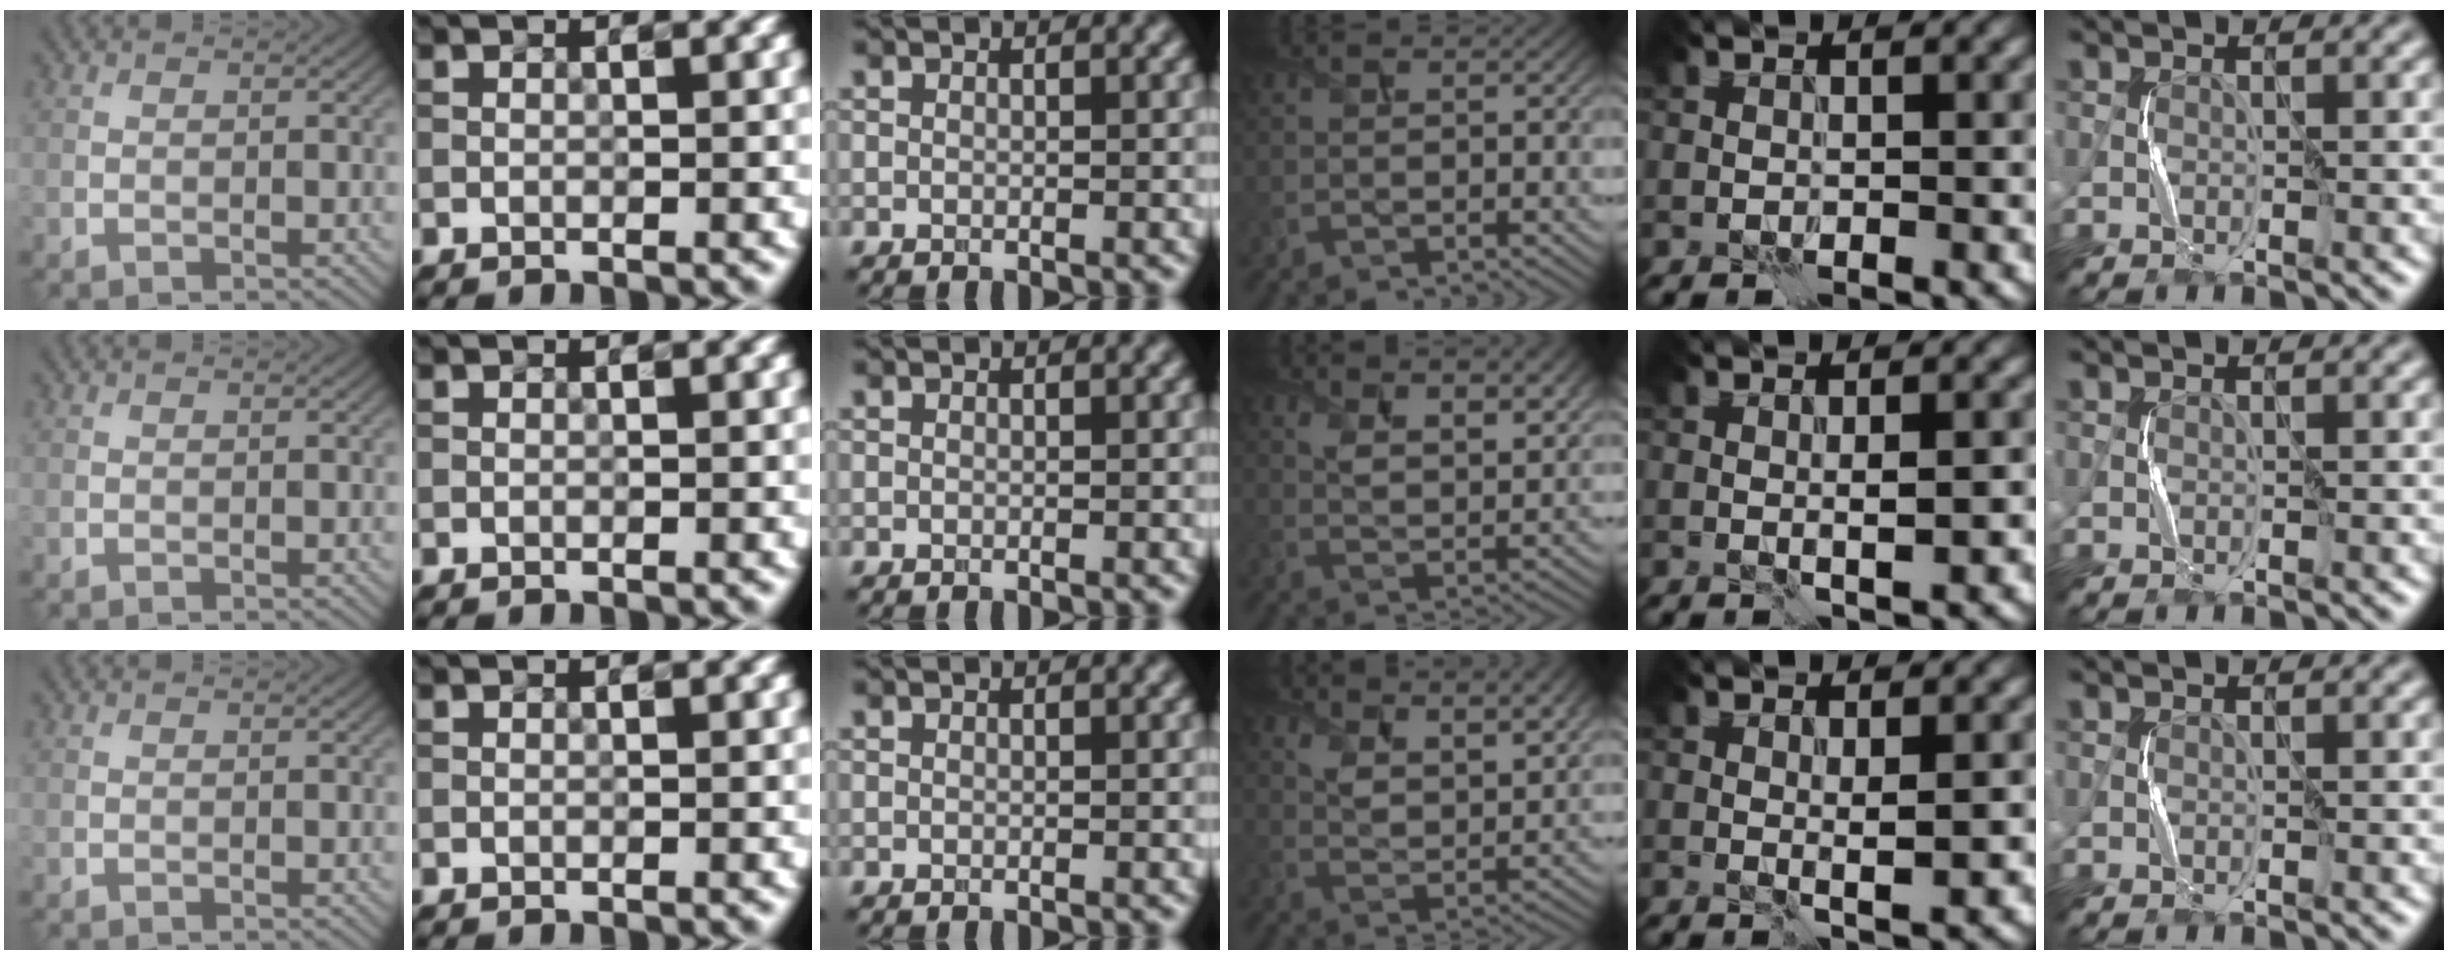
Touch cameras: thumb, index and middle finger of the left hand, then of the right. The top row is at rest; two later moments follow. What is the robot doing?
{"motion": "squeeze", "object": "air blower"}